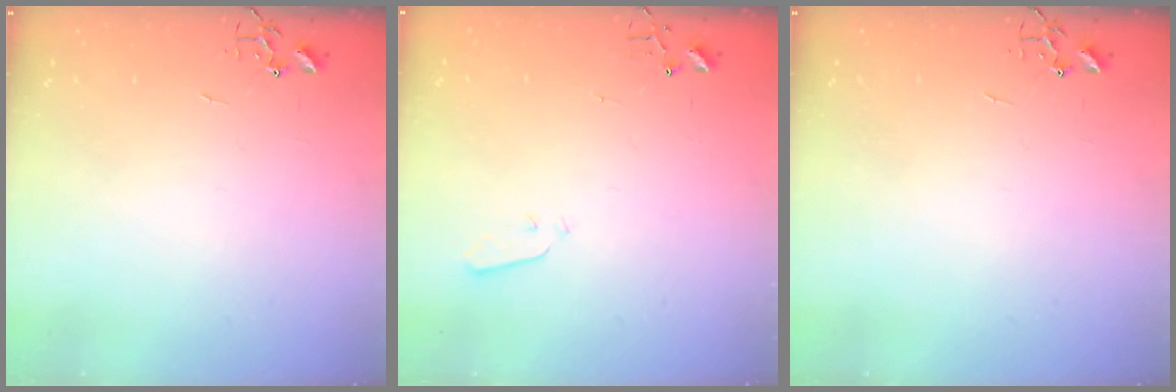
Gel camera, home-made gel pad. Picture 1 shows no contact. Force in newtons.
{"total": 2.9, "press": 2.8, "slide": 0.8}
{"total": 0.0}